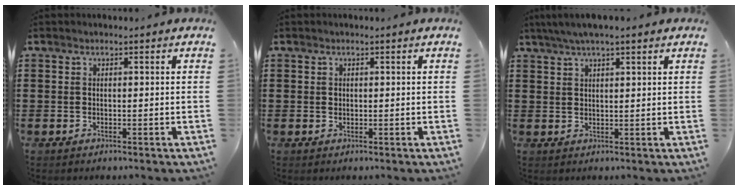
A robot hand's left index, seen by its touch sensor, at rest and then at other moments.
{"total": 0.6, "force": [0.3, 0.4, 0.2], "torque": [-0.006, 0.003, 0.006]}
{"total": 3.7, "force": [2.7, 0.5, 2.5], "torque": [-0.052, 0.004, 0.049]}